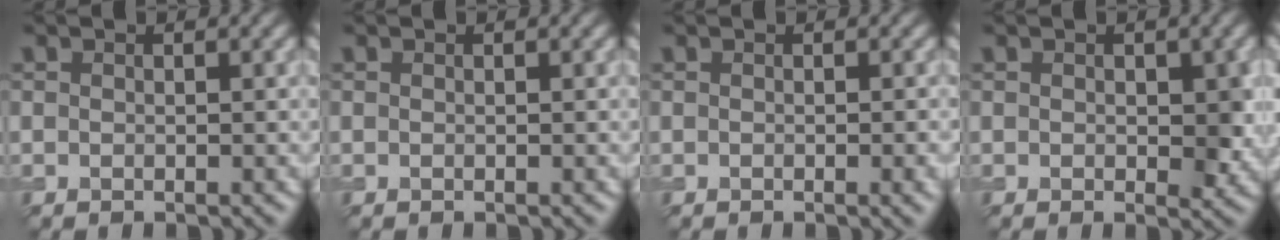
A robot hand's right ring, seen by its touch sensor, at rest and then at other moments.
{"total": 0.0}
{"total": 1.9, "force": [-0.3, 0.5, 1.8], "torque": [-0.019, -0.004, -0.005]}
{"total": 2.9, "force": [0.2, 1.6, 2.5], "torque": [-0.031, -0.003, 0.004]}